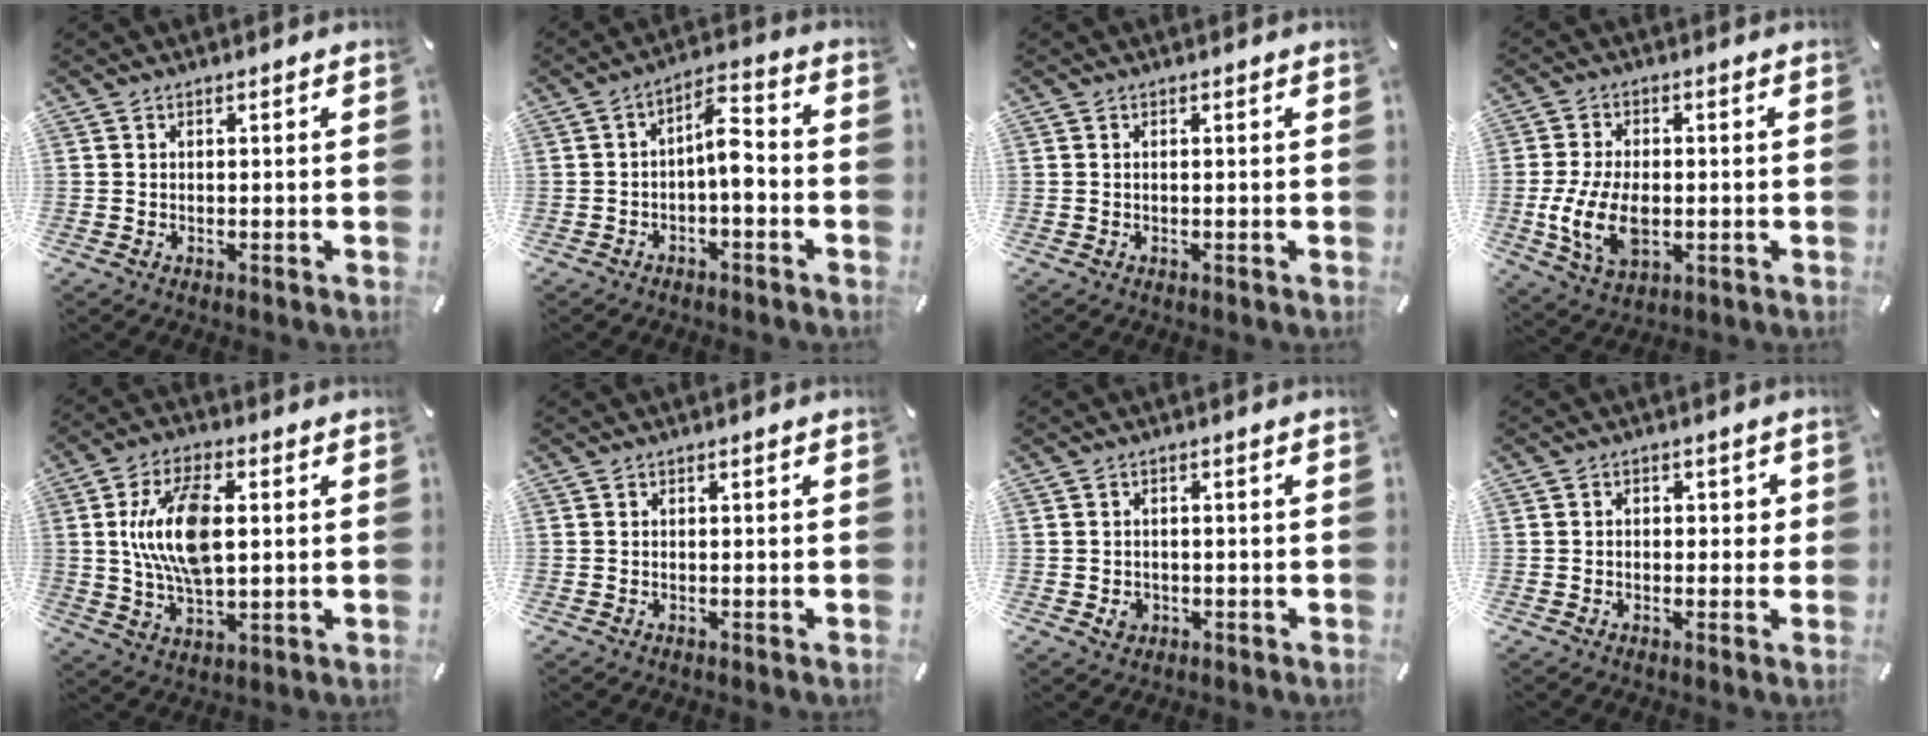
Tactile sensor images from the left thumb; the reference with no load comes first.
{"total": 8.0, "force": [-1.5, 3.5, 7.1], "torque": [-0.115, 0.015, -0.030]}
{"total": 0.0}
{"total": 11.4, "force": [-1.7, 7.1, 8.8], "torque": [-0.194, -0.003, -0.025]}
{"total": 14.4, "force": [2.3, 7.4, 12.1], "torque": [-0.249, -0.007, 0.034]}
{"total": 0.0}
{"total": 2.4, "force": [-0.7, 2.1, 0.9], "torque": [-0.009, 0.000, -0.013]}
{"total": 2.1, "force": [-0.4, 1.6, 1.2], "torque": [-0.015, 0.006, -0.013]}